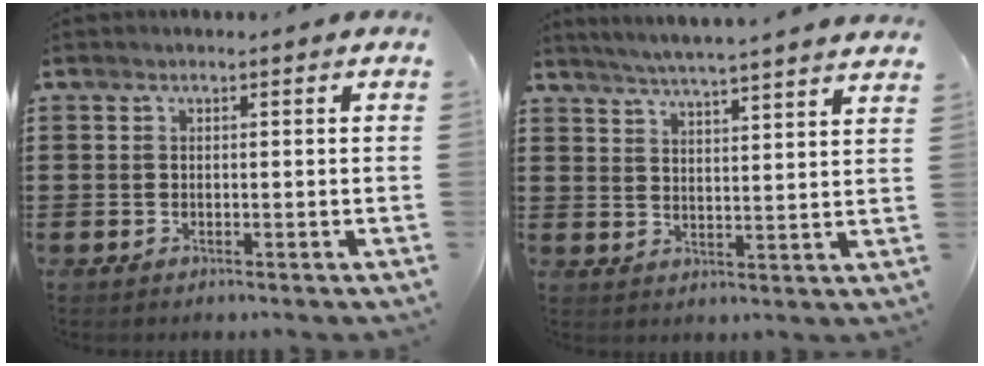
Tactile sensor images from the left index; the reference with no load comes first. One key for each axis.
{"total": 4.7, "fx": 4.5, "fy": -1.0, "fz": 1.0, "tx": -0.036, "ty": -0.028, "tz": 0.076}